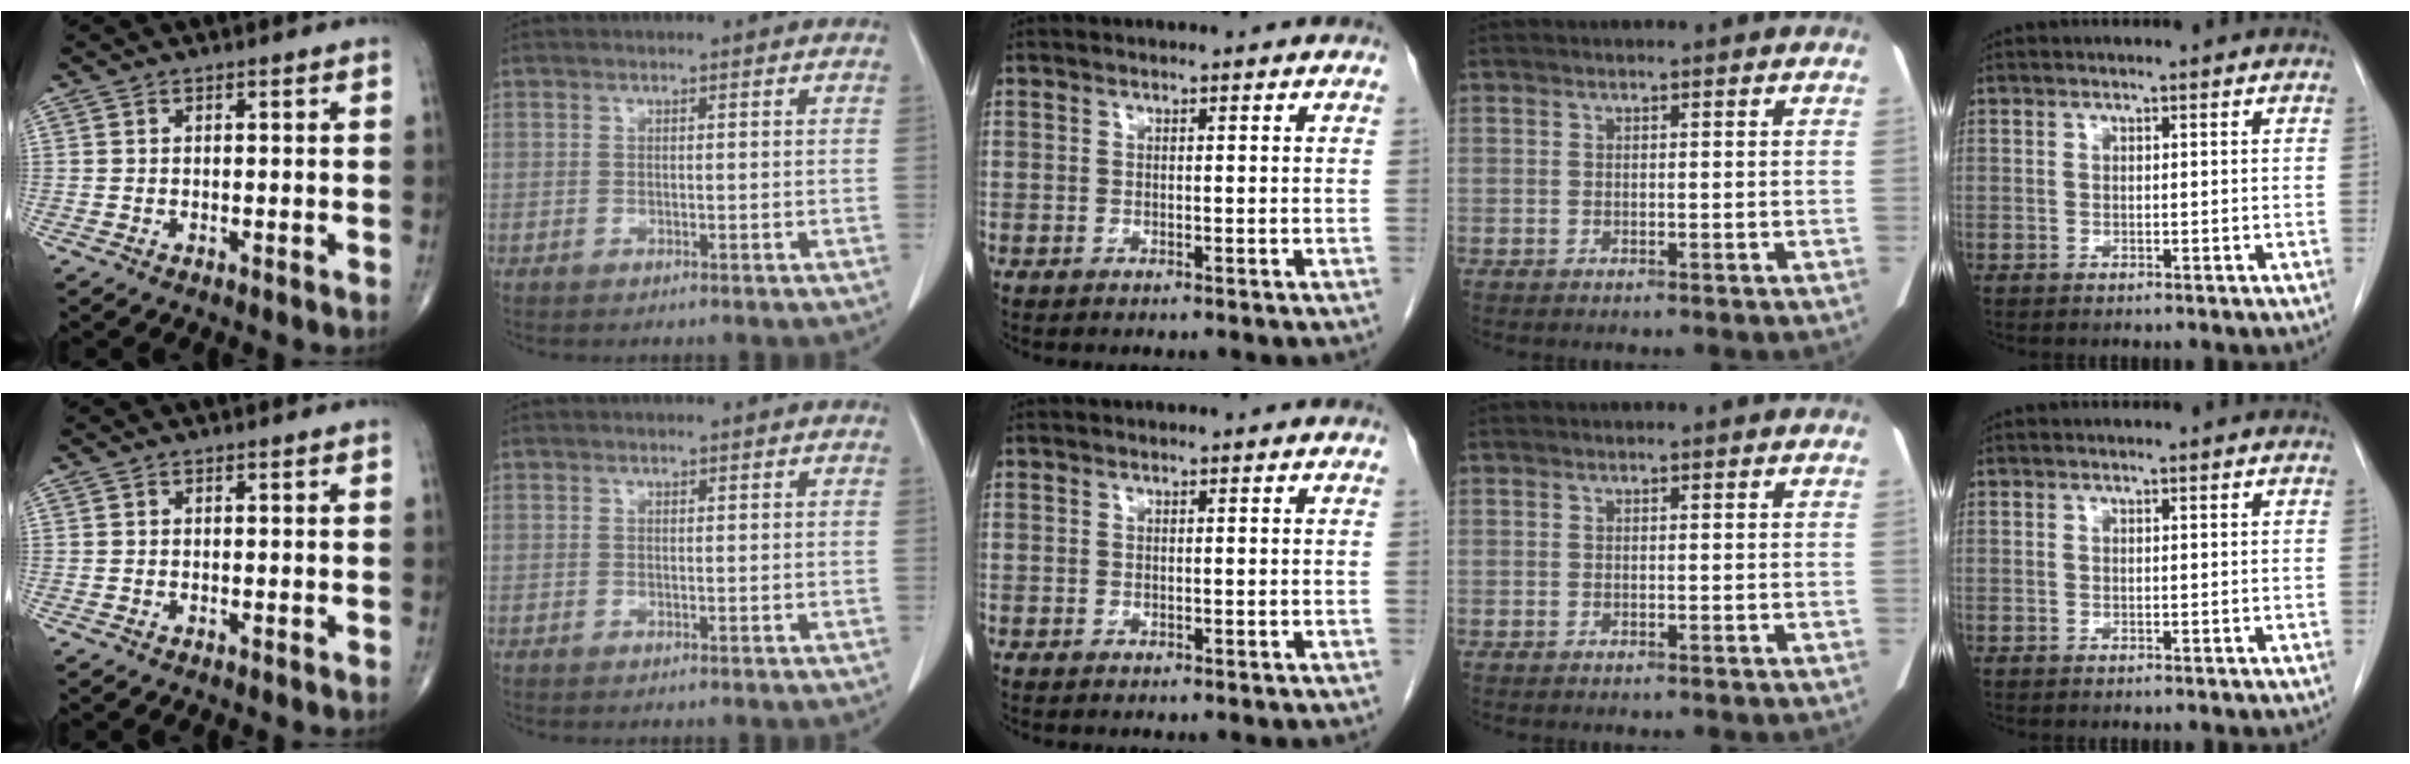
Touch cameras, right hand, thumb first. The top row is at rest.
{}